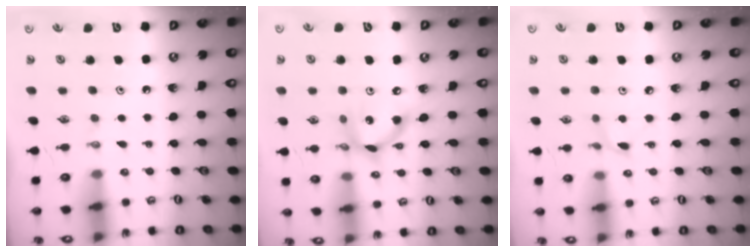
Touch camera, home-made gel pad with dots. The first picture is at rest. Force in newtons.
{"total": 10.3, "press": 10.3, "slide": 0.7}
{"total": 3.0, "press": 2.9, "slide": 0.4}